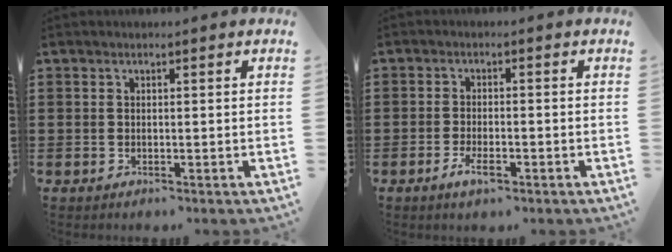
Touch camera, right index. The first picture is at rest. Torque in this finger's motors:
{"motor_torque": [0.08, -0.10, 0.17, 0.01]}